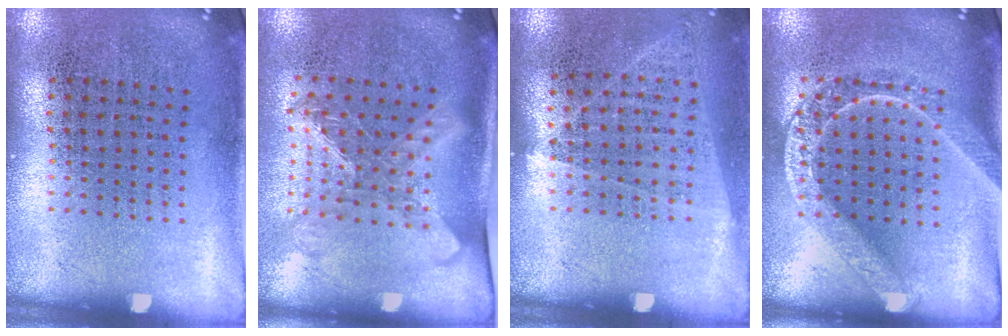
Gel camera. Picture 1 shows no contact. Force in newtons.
{"total": 1.6, "press": 1.3, "slide": 0.9}
{"total": 1.0, "press": 0.9, "slide": 0.5}
{"total": 1.8, "press": 1.7, "slide": 0.6}